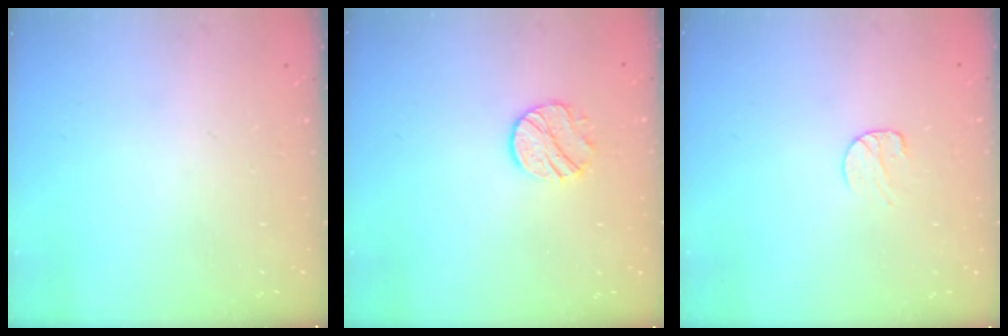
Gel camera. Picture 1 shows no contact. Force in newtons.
{"total": 8.6, "press": 8.5, "slide": 0.1}
{"total": 6.8, "press": 6.8, "slide": 0.5}